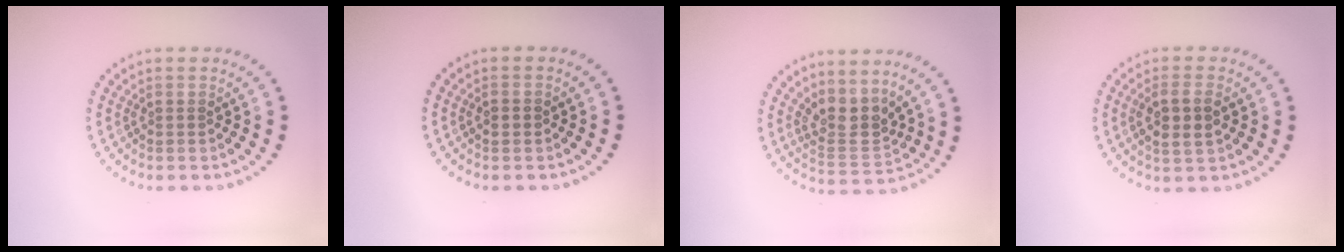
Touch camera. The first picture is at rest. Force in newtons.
{"total": 1.2, "press": 1.2, "slide": 0.2}
{"total": 3.3, "press": 2.5, "slide": 2.1}
{"total": 3.0, "press": 2.8, "slide": 0.8}